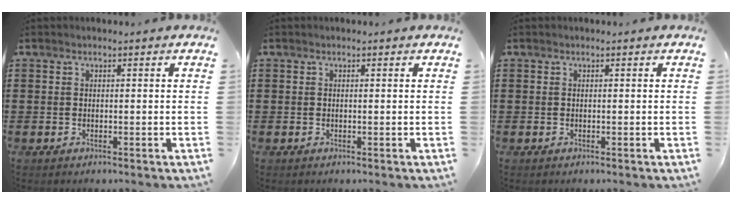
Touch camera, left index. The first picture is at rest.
{"total": 0.0}
{"total": 0.0}